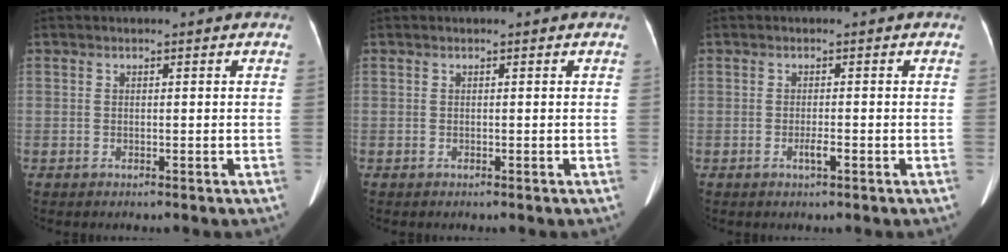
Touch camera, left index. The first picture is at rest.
{"total": 0.0}
{"total": 1.4, "force": [-0.8, 0.0, 1.2], "torque": [-0.024, -0.004, -0.012]}